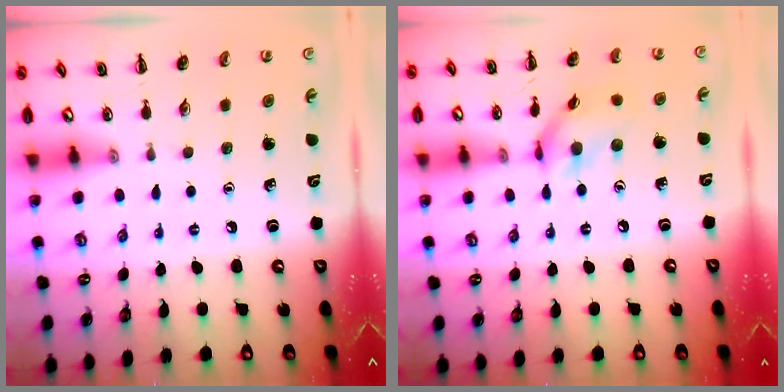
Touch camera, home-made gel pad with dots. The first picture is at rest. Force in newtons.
{"total": 10.7, "press": 10.7, "slide": 1.2}